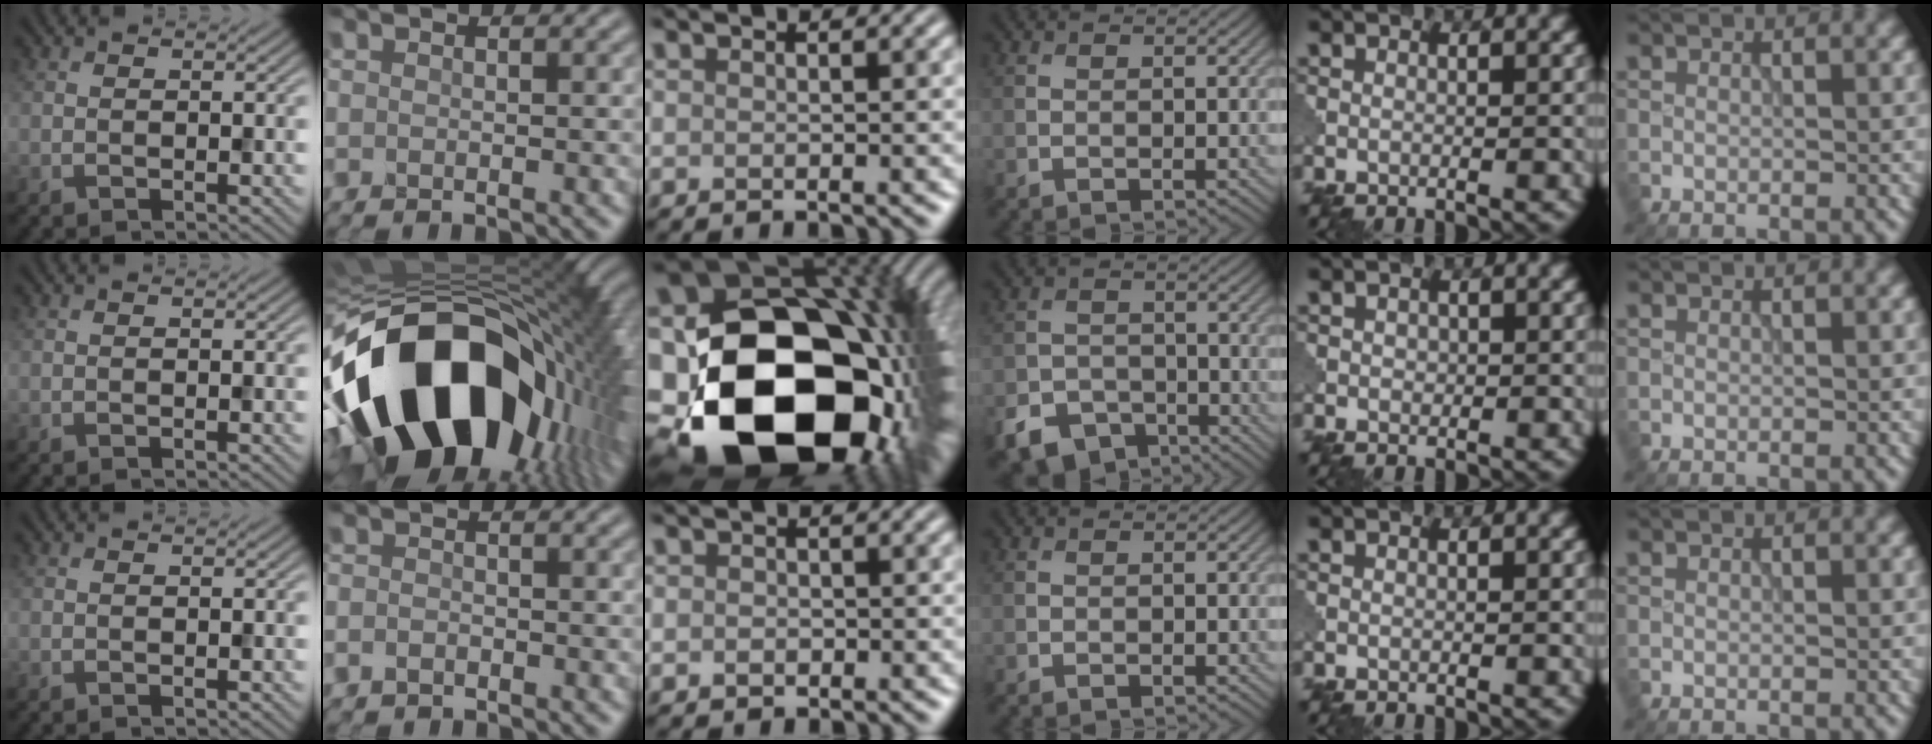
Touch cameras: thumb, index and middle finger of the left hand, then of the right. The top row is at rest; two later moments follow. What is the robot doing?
{"motion": "assemble", "object": "puzzle pieces"}